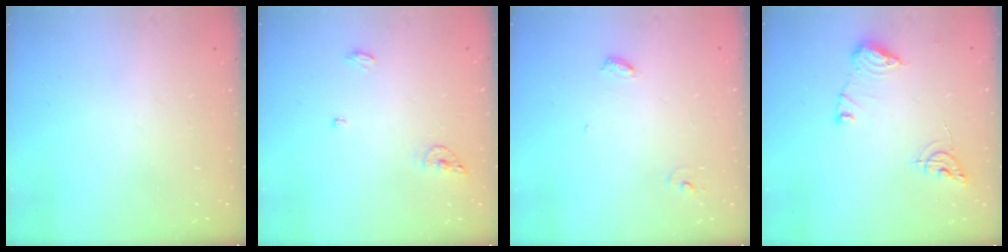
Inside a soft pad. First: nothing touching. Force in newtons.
{"total": 5.9, "press": 5.6, "slide": 1.7}
{"total": 4.0, "press": 4.0, "slide": 0.3}
{"total": 10.2, "press": 10.2, "slide": 0.6}